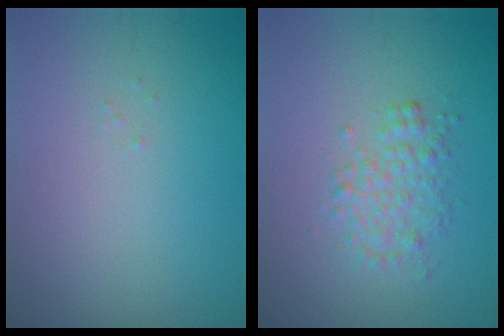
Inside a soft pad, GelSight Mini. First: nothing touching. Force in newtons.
{"total": 2.6, "press": 2.6, "slide": 0.0}